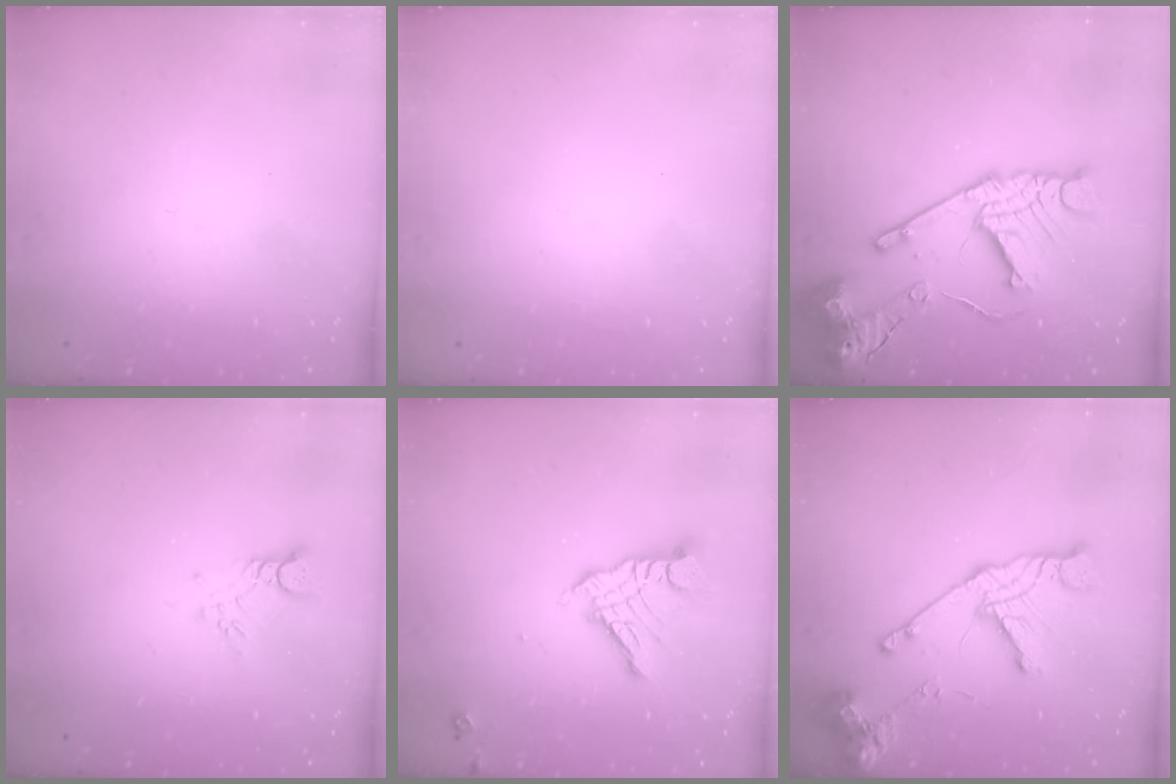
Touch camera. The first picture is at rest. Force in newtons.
{"total": 0.0}
{"total": 23.2, "press": 23.1, "slide": 2.1}
{"total": 2.6, "press": 2.6, "slide": 0.4}
{"total": 11.7, "press": 11.6, "slide": 1.2}
{"total": 17.6, "press": 17.5, "slide": 1.8}